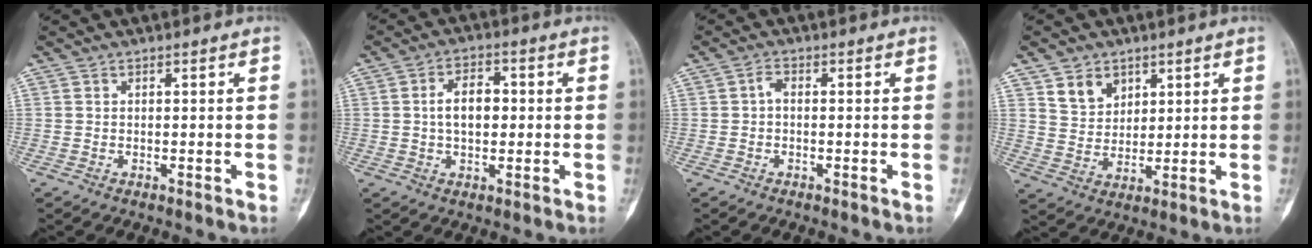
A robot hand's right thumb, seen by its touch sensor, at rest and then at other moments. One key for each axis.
{"total": 6.7, "fx": 0.3, "fy": 4.0, "fz": 5.3, "tx": -0.077, "ty": 0.014, "tz": 0.001}
{"total": 1.5, "fx": -0.2, "fy": 0.8, "fz": 1.3, "tx": -0.021, "ty": 0.003, "tz": -0.010}
{"total": 6.4, "fx": 3.6, "fy": 4.6, "fz": 2.5, "tx": -0.019, "ty": -0.026, "tz": 0.074}